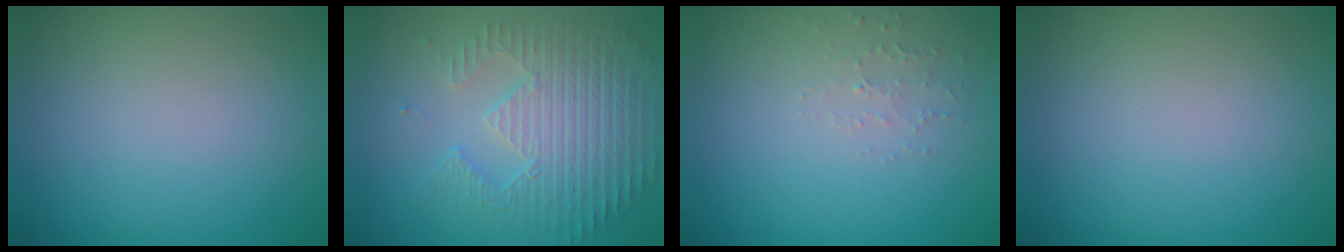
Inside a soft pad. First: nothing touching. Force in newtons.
{"total": 3.8, "press": 3.6, "slide": 1.3}
{"total": 1.3, "press": 1.3, "slide": 0.4}
{"total": 0.0}